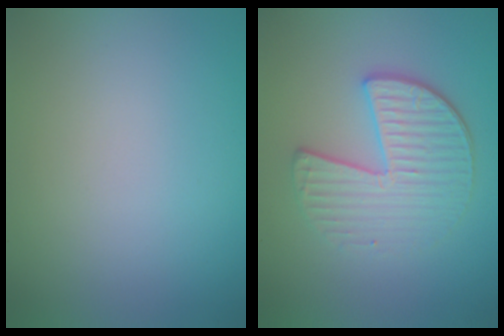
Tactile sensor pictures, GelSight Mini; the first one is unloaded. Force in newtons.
{"total": 4.0, "press": 3.6, "slide": 1.9}